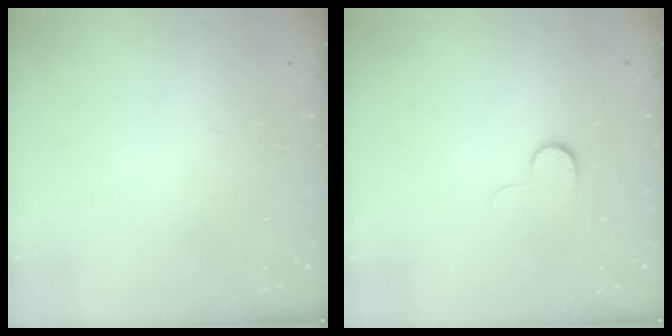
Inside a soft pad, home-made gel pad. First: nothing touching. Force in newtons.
{"total": 5.2, "press": 5.1, "slide": 0.8}